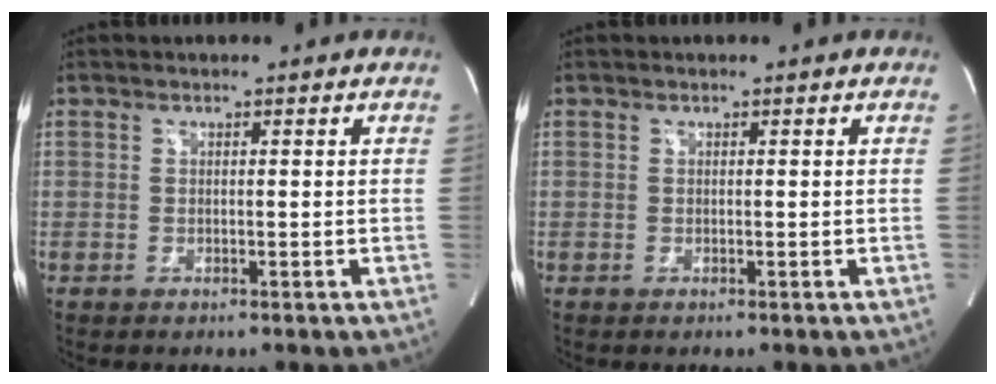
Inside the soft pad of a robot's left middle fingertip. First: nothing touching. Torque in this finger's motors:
{"motor_torque": [-0.01, 0.00, 0.03, 0.00]}